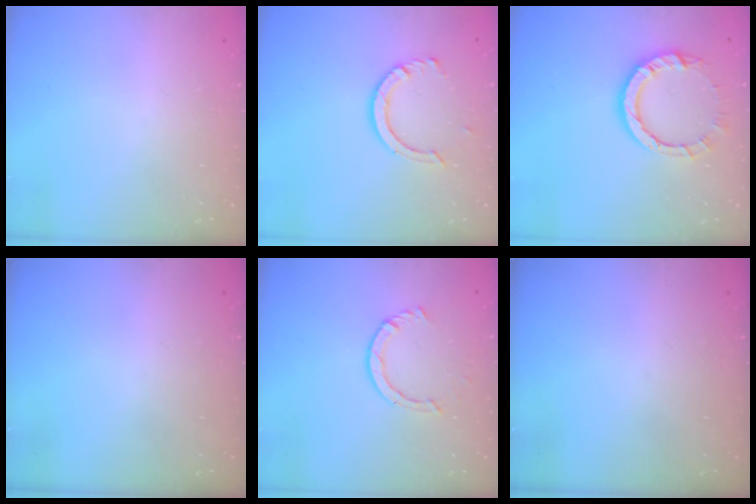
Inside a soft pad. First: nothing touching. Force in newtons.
{"total": 8.4, "press": 8.3, "slide": 0.7}
{"total": 10.6, "press": 10.5, "slide": 1.4}
{"total": 0.0}
{"total": 3.2, "press": 3.2, "slide": 0.3}
{"total": 0.0}